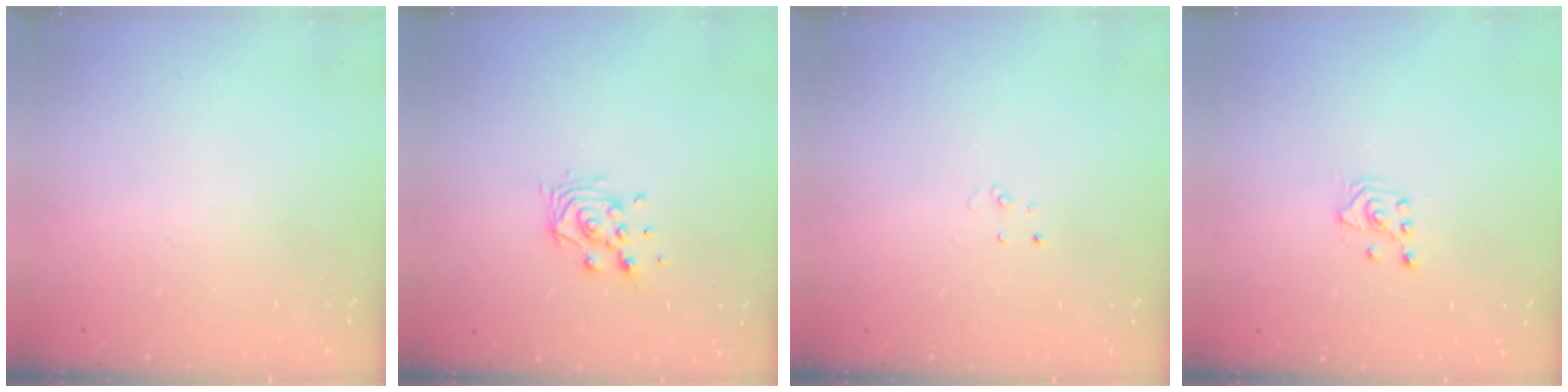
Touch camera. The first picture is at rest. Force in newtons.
{"total": 8.2, "press": 8.2, "slide": 0.4}
{"total": 2.6, "press": 2.6, "slide": 0.2}
{"total": 2.5, "press": 2.4, "slide": 0.9}